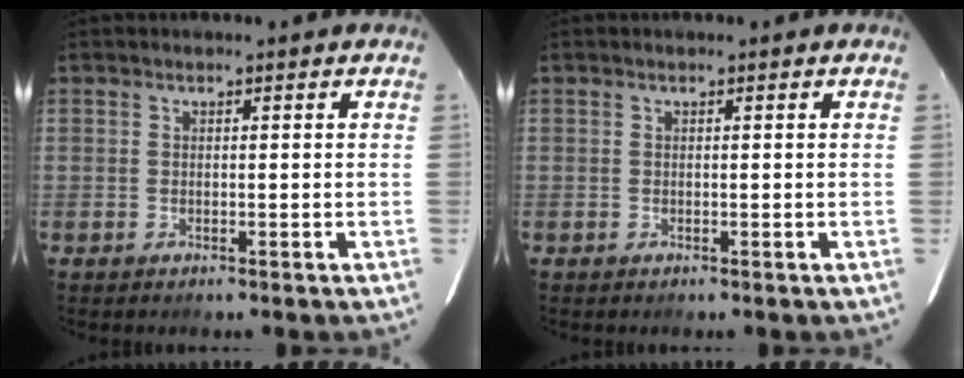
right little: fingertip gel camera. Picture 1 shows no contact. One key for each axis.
{"total": 0.0}